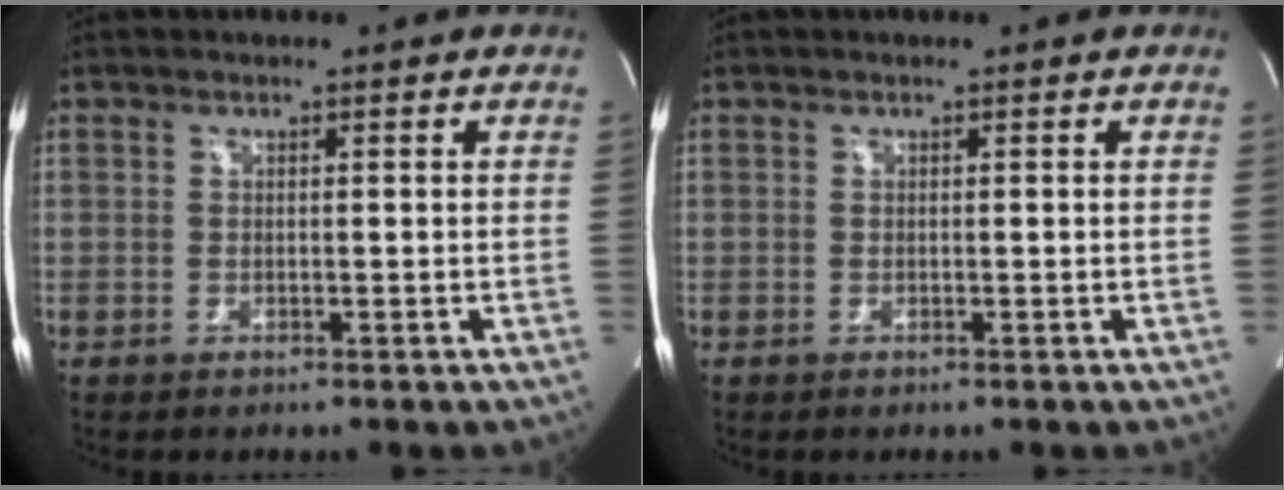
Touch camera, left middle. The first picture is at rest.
{"total": 0.0}